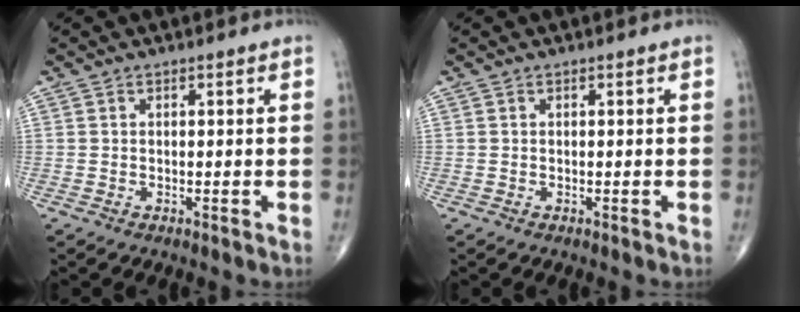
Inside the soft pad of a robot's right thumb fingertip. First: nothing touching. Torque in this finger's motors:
{"motor_torque": [0.00, 0.00, 0.00, 0.00, 0.00]}